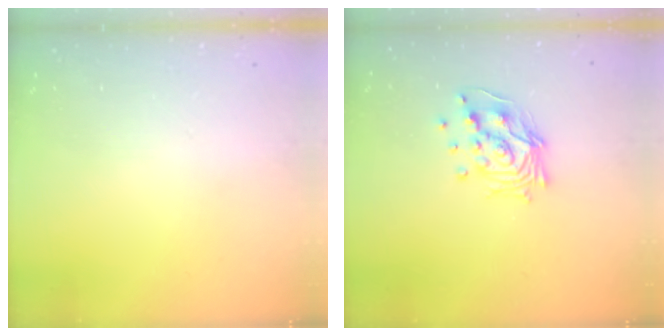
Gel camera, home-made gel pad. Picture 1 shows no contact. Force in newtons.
{"total": 12.9, "press": 12.8, "slide": 1.1}